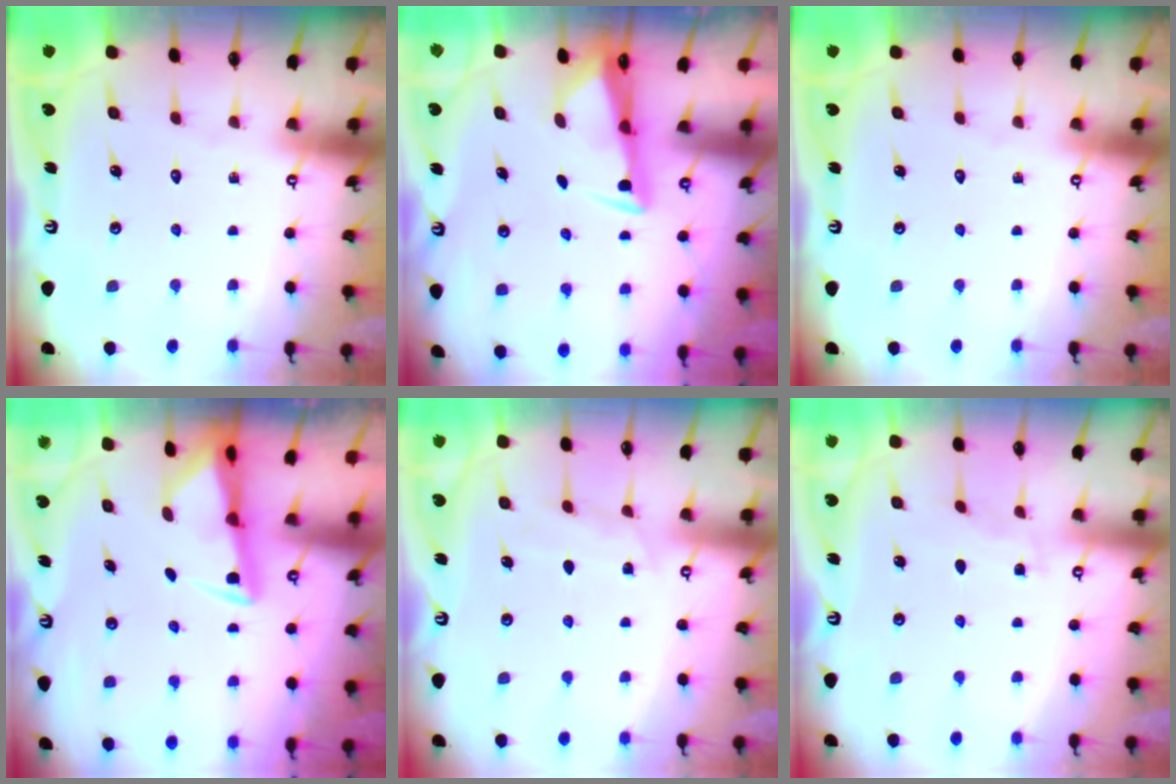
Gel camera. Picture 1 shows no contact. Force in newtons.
{"total": 3.3, "press": 3.2, "slide": 0.9}
{"total": 0.0}
{"total": 3.0, "press": 2.9, "slide": 0.6}
{"total": 5.7, "press": 5.6, "slide": 0.6}
{"total": 2.8, "press": 2.8, "slide": 0.3}